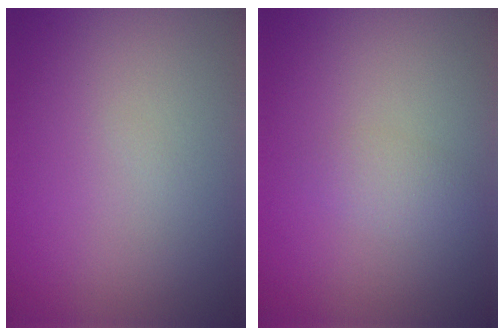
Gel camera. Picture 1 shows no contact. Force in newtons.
{"total": 1.4, "press": 1.4, "slide": 0.0}